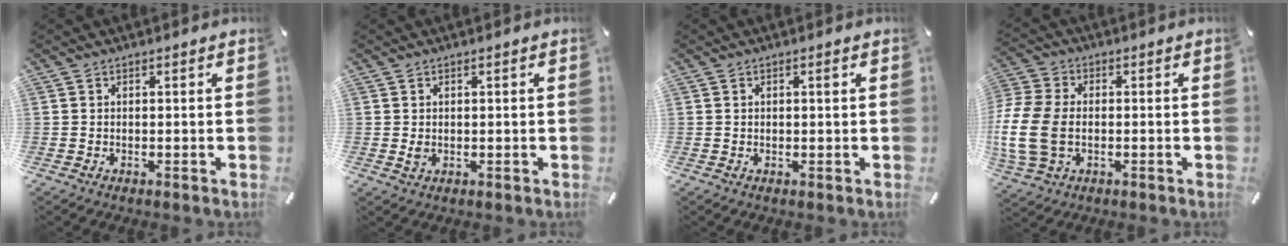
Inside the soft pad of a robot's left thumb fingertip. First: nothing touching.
{"total": 1.2, "force": [0.1, 0.9, 0.8], "torque": [-0.010, -0.002, 0.000]}
{"total": 1.0, "force": [0.3, 0.2, 1.0], "torque": [-0.010, -0.001, 0.003]}
{"total": 12.7, "force": [-1.8, 9.1, 8.6], "torque": [-0.200, 0.007, -0.029]}